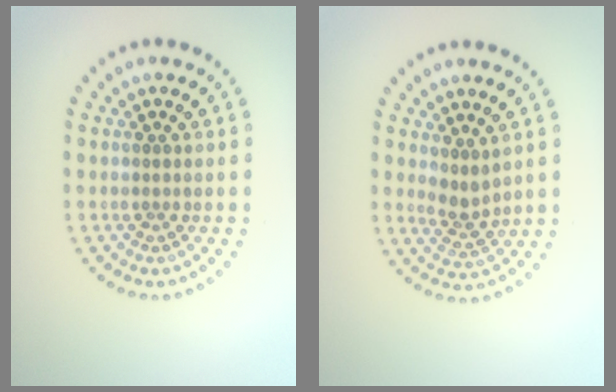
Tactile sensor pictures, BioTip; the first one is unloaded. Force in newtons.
{"total": 2.0, "press": 1.6, "slide": 1.3}